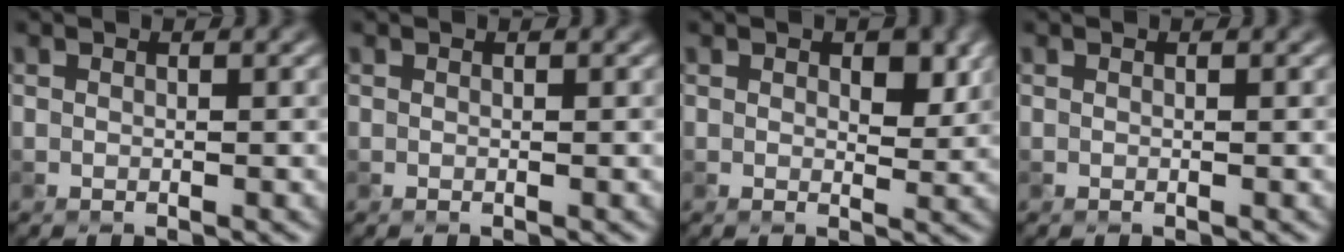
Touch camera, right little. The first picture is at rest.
{"total": 0.0}
{"total": 2.0, "force": [0.7, 1.2, 1.5], "torque": [-0.016, -0.007, 0.011]}
{"total": 0.0}